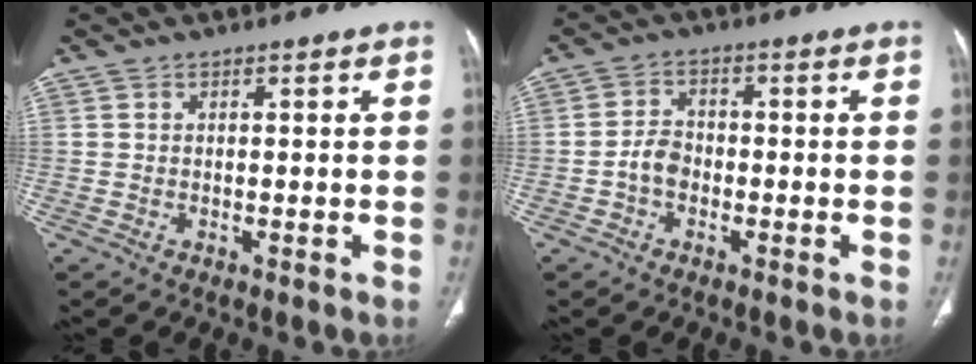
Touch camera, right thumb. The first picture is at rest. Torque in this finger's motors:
{"motor_torque": [-0.23, 0.12, 0.62, -0.47, 0.03]}